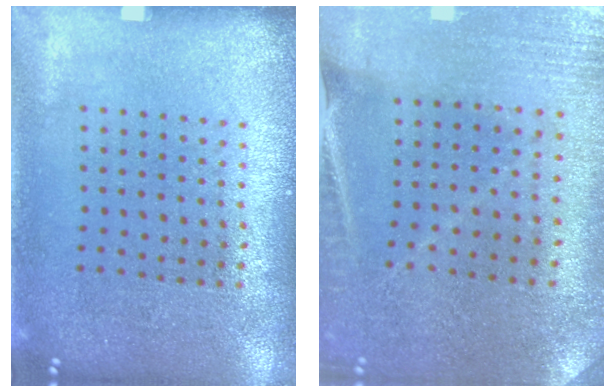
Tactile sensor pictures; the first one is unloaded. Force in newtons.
{"total": 0.8, "press": 0.8, "slide": 0.1}